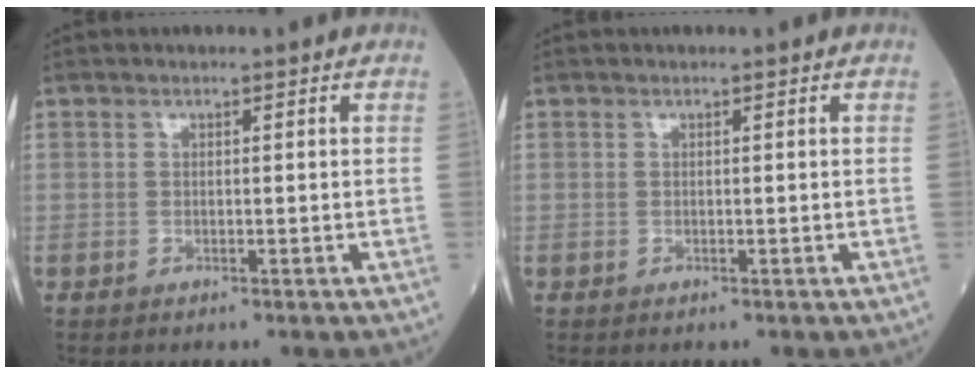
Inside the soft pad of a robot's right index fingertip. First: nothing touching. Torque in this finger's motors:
{"motor_torque": [0.00, 0.00, 0.00, -0.01]}